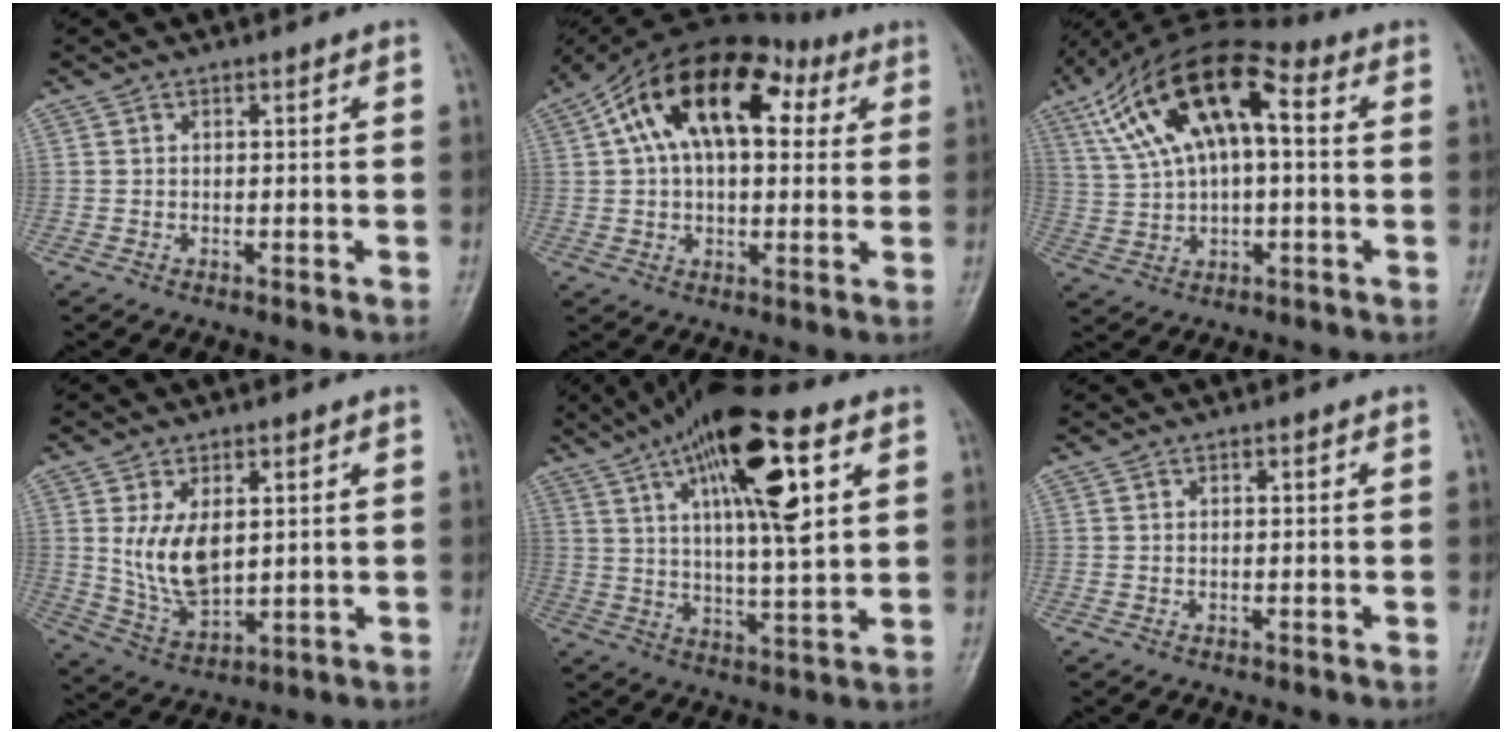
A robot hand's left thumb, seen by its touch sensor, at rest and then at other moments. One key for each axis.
{"total": 19.4, "fx": 6.2, "fy": 11.2, "fz": 14.7, "tx": -0.229, "ty": 0.033, "tz": 0.090}
{"total": 17.4, "fx": 4.7, "fy": 8.3, "fz": 14.5, "tx": -0.256, "ty": 0.033, "tz": 0.075}
{"total": 9.7, "fx": 2.0, "fy": 5.7, "fz": 7.6, "tx": -0.127, "ty": -0.018, "tz": 0.053}
{"total": 19.4, "fx": 7.7, "fy": 5.6, "fz": 16.9, "tx": -0.267, "ty": -0.010, "tz": 0.125}
{"total": 0.0}